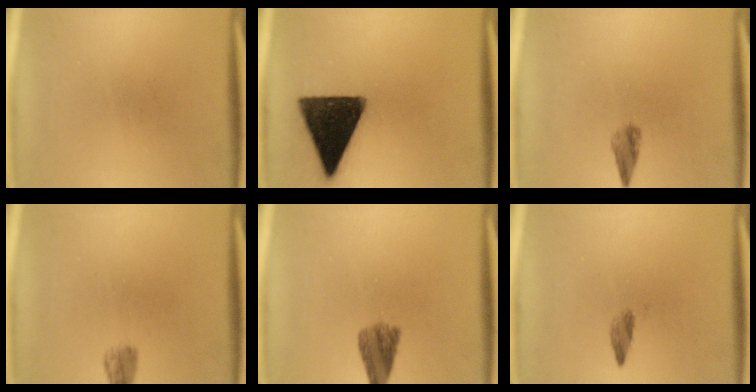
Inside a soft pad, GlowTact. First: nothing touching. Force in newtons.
{"total": 16.1}
{"total": 2.0}
{"total": 2.1}
{"total": 4.5}
{"total": 1.4}